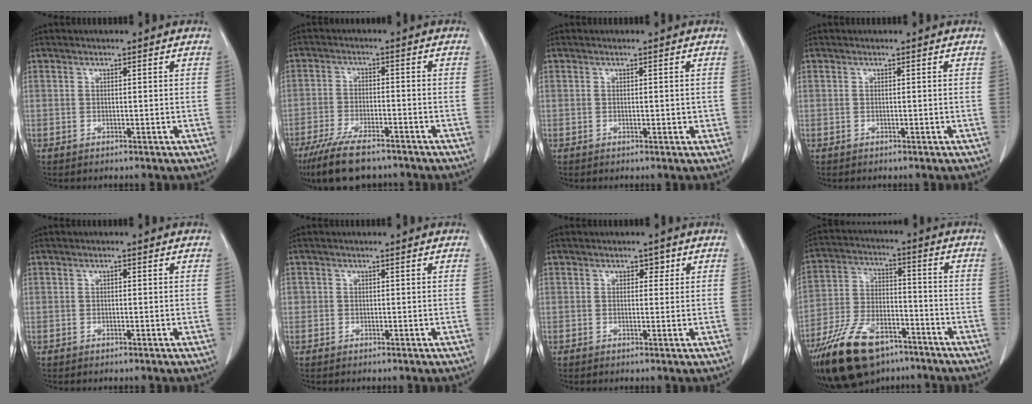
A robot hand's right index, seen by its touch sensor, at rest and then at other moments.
{"total": 11.5, "force": [-8.7, 3.4, 6.8], "torque": [-0.122, -0.022, -0.144]}
{"total": 1.8, "force": [-0.1, 1.0, 1.5], "torque": [-0.029, 0.001, 0.003]}
{"total": 0.0}
{"total": 0.7, "force": [0.1, 0.4, 0.6], "torque": [-0.014, 0.002, 0.000]}
{"total": 1.5, "force": [0.0, 1.5, 0.4], "torque": [-0.010, 0.013, 0.003]}
{"total": 2.0, "force": [0.8, 1.4, 1.3], "torque": [-0.025, 0.014, 0.014]}
{"total": 17.5, "force": [-11.8, 8.3, 10.0], "torque": [-0.217, -0.003, -0.207]}